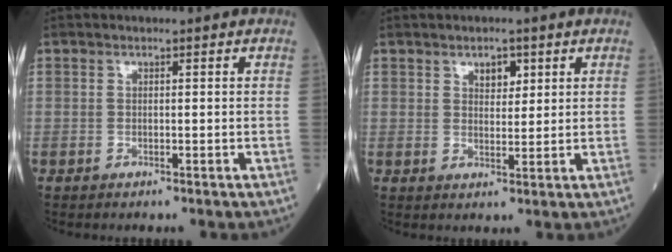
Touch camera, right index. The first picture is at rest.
{"total": 2.9, "force": [1.6, 1.6, 1.8], "torque": [-0.026, -0.002, 0.026]}